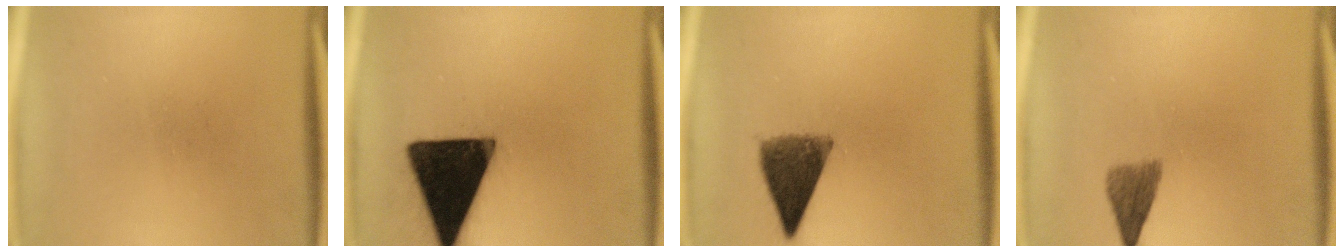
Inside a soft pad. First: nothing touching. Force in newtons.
{"total": 19.7}
{"total": 8.3}
{"total": 3.4}